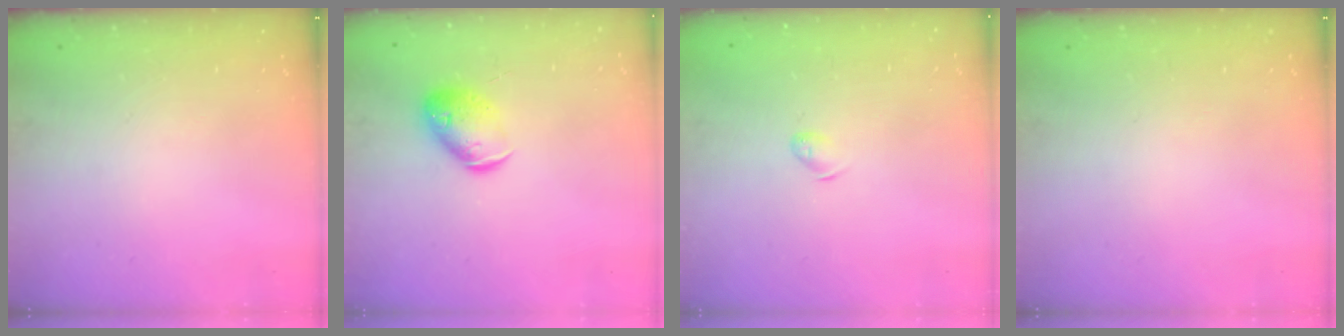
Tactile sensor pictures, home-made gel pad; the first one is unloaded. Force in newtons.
{"total": 10.9, "press": 10.7, "slide": 1.7}
{"total": 5.1, "press": 5.0, "slide": 0.8}
{"total": 0.0}